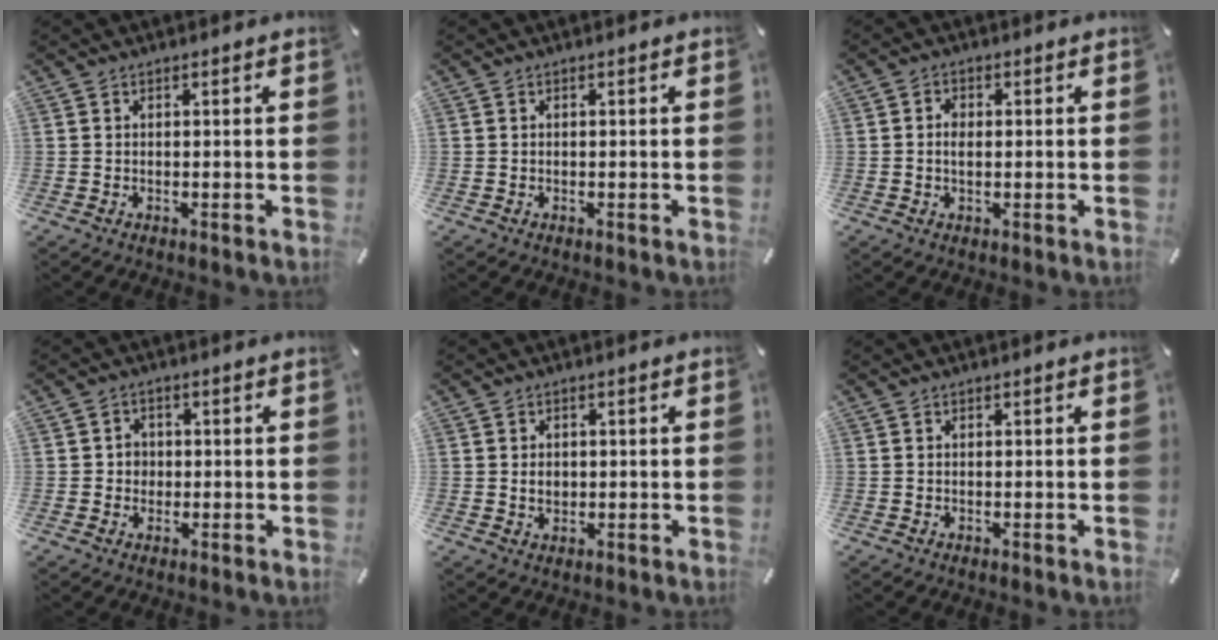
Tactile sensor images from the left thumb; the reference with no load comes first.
{"total": 0.0}
{"total": 2.0, "force": [0.0, 1.4, 1.4], "torque": [-0.029, 0.004, -0.001]}
{"total": 2.9, "force": [-0.4, 2.8, 0.7], "torque": [-0.008, 0.004, -0.013]}
{"total": 2.3, "force": [0.2, 1.9, 1.2], "torque": [-0.018, 0.001, 0.000]}
{"total": 0.0}